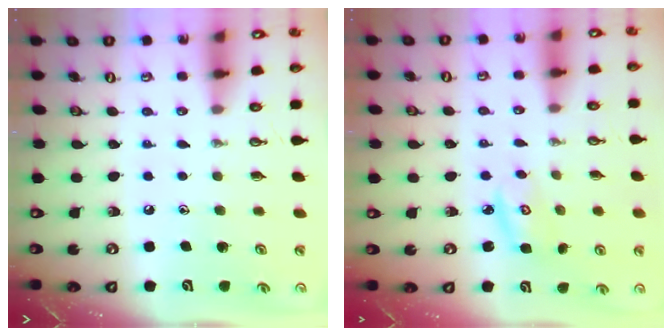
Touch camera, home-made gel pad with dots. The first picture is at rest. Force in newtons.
{"total": 3.4, "press": 3.4, "slide": 0.2}